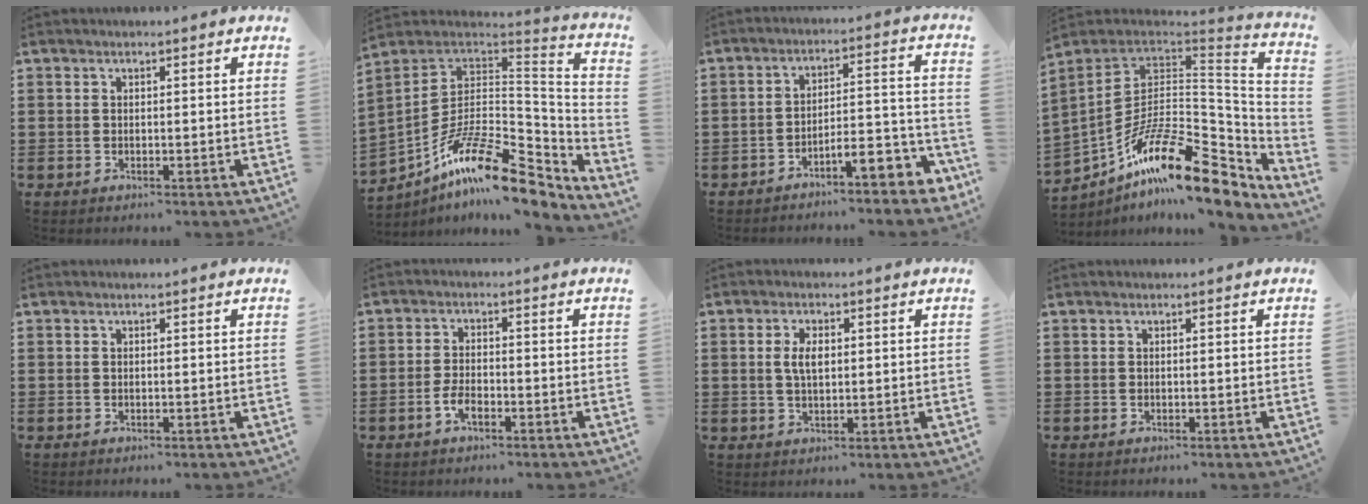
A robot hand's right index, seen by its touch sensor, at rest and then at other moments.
{"total": 17.0, "force": [-10.1, 6.0, 12.3], "torque": [-0.212, 0.022, -0.177]}
{"total": 6.3, "force": [-5.2, 1.3, 3.4], "torque": [-0.054, -0.002, -0.098]}
{"total": 20.1, "force": [-11.8, 7.6, 14.5], "torque": [-0.251, 0.032, -0.206]}
{"total": 0.0}
{"total": 3.1, "force": [-1.6, 1.3, 2.4], "torque": [-0.057, -0.002, -0.035]}
{"total": 3.6, "force": [0.6, 1.7, 3.1], "torque": [-0.063, 0.008, 0.008]}
{"total": 0.0}